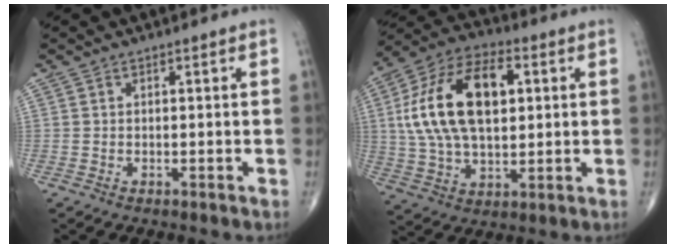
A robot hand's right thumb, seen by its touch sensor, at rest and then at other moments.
{"total": 20.7, "force": [3.8, 11.5, 16.8], "torque": [-0.305, 0.015, 0.064]}